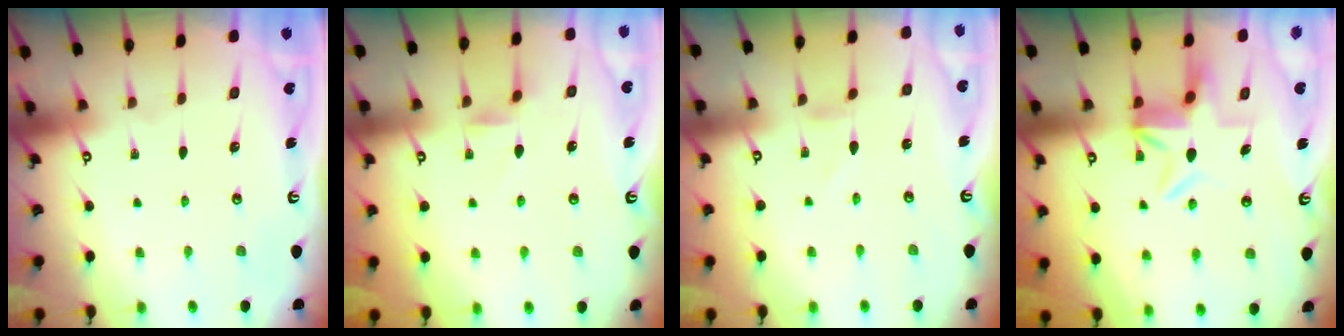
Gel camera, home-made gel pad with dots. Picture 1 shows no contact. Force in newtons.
{"total": 3.0, "press": 3.0, "slide": 0.4}
{"total": 1.3, "press": 1.3, "slide": 0.1}
{"total": 5.5, "press": 5.2, "slide": 1.8}